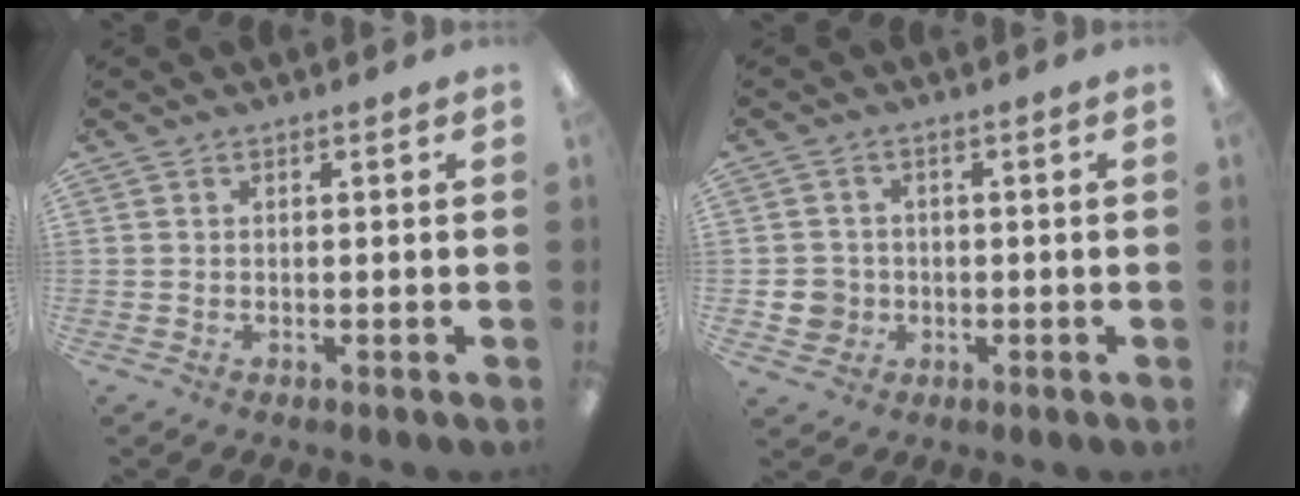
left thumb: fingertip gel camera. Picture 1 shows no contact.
{"total": 4.8, "force": [-0.8, 4.6, 1.0], "torque": [-0.020, 0.007, -0.013]}